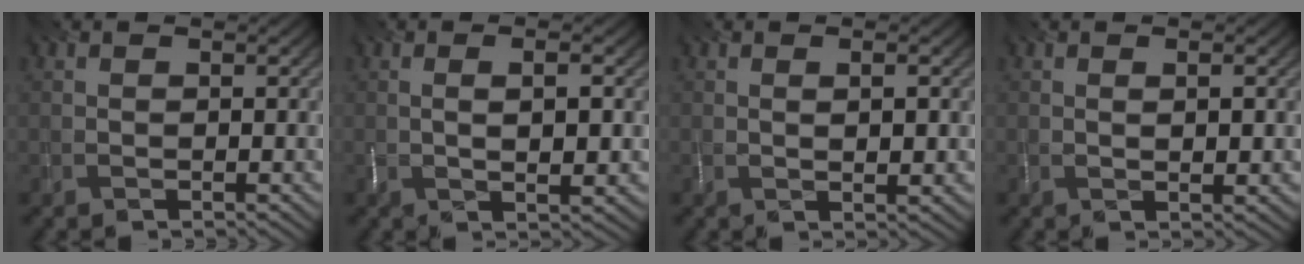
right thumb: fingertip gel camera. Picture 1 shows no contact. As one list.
[{"total": 3.2, "force": [0.2, 0.7, 3.1], "torque": [-0.062, -0.001, 0.005]}, {"total": 1.7, "force": [0.3, 0.4, 1.6], "torque": [-0.030, -0.003, 0.008]}, {"total": 1.3, "force": [0.3, 0.3, 1.2], "torque": [-0.022, -0.003, 0.008]}]